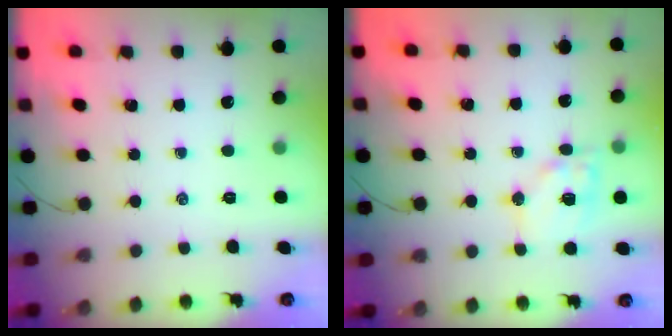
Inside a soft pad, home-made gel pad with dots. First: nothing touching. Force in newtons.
{"total": 11.4, "press": 11.3, "slide": 1.9}